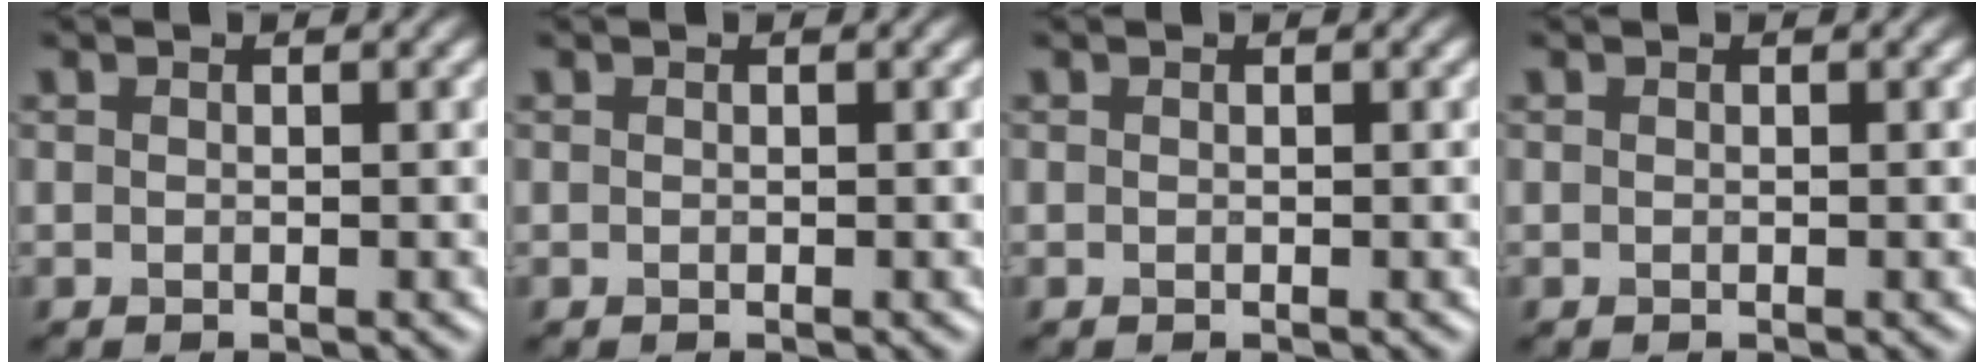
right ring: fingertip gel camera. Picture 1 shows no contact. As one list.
[{"total": 0.0}, {"total": 0.0}, {"total": 0.0}]